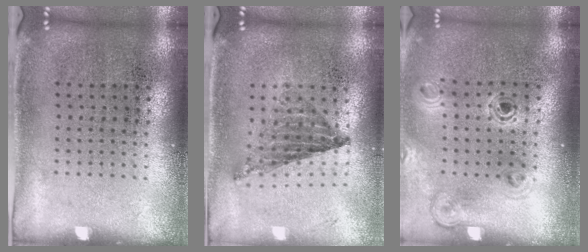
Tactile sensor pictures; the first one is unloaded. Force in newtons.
{"total": 0.8, "press": 0.8, "slide": 0.1}
{"total": 1.1, "press": 1.1, "slide": 0.1}